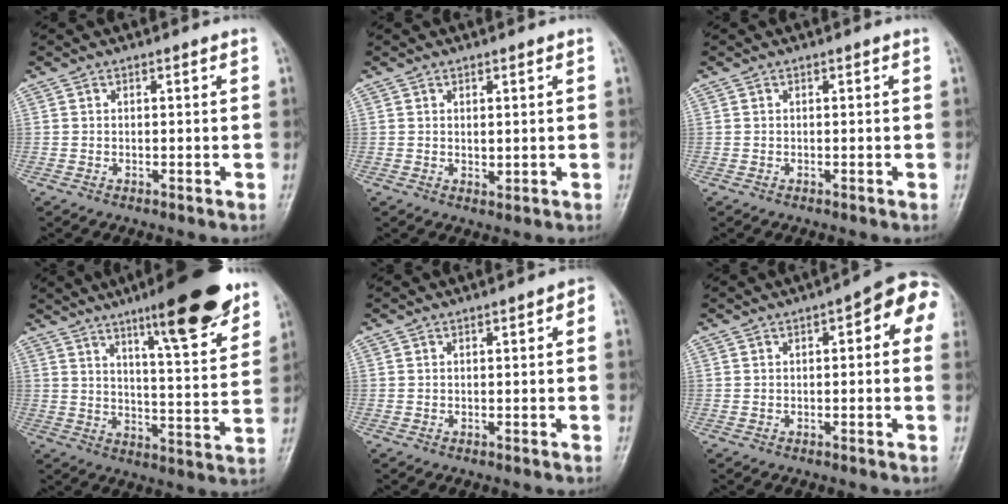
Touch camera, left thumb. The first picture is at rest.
{"total": 1.3, "force": [0.5, 0.7, 1.0], "torque": [-0.016, -0.008, 0.012]}
{"total": 0.0}
{"total": 17.0, "force": [11.0, 3.4, 12.6], "torque": [-0.152, -0.059, 0.165]}
{"total": 1.8, "force": [0.3, 0.7, 1.6], "torque": [-0.017, 0.004, -0.001]}
{"total": 8.5, "force": [2.1, 3.3, 7.5], "torque": [-0.071, 0.023, 0.013]}